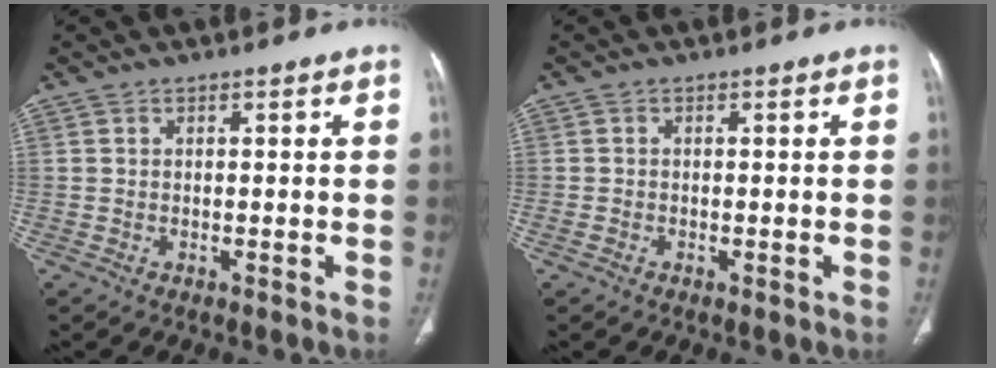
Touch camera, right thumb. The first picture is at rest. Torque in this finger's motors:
{"motor_torque": [2.04, 2.91, -0.04, 0.55, 0.05]}